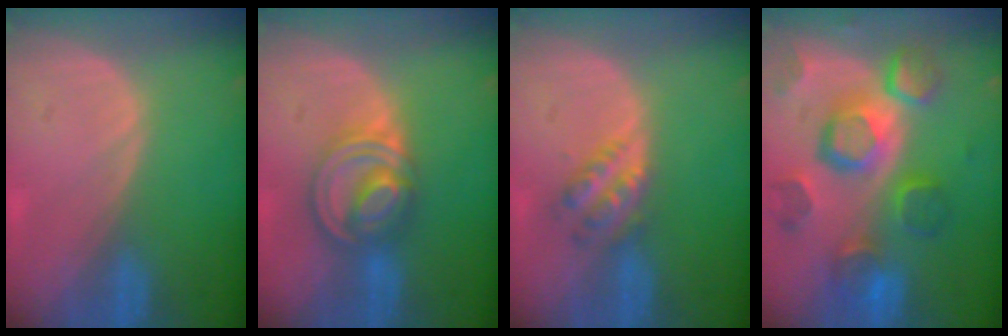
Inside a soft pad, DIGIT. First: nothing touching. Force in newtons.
{"total": 7.9, "press": 6.8, "slide": 3.9}
{"total": 4.6, "press": 4.1, "slide": 2.2}
{"total": 12.3, "press": 10.7, "slide": 6.0}